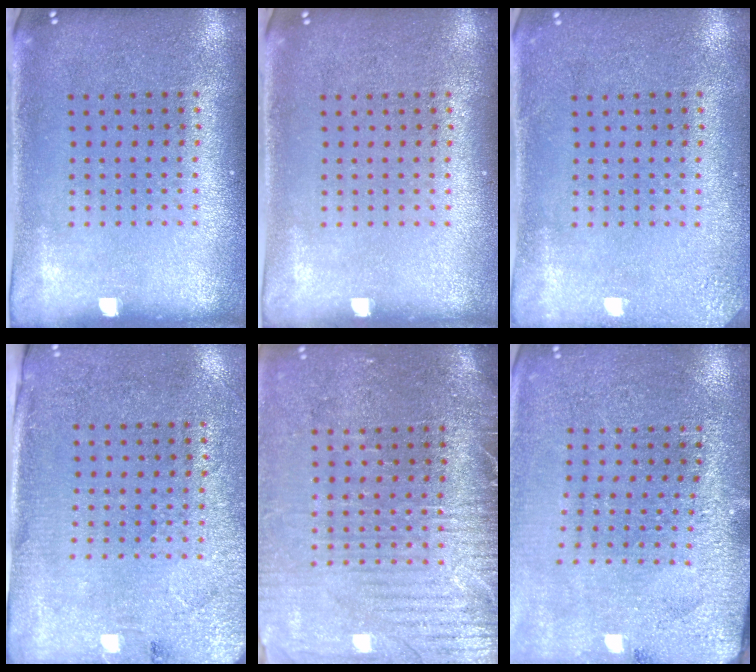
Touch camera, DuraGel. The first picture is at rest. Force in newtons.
{"total": 0.0}
{"total": 1.9, "press": 1.9, "slide": 0.2}
{"total": 2.7, "press": 2.3, "slide": 1.4}
{"total": 3.7, "press": 3.3, "slide": 1.5}
{"total": 2.8, "press": 2.8, "slide": 0.2}